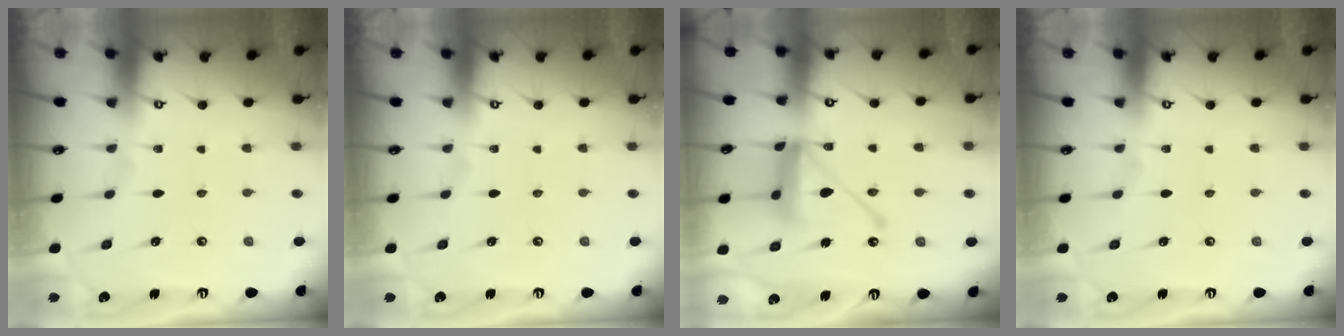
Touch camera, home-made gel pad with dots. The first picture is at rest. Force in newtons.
{"total": 0.0}
{"total": 13.8, "press": 13.7, "slide": 1.4}
{"total": 0.0}